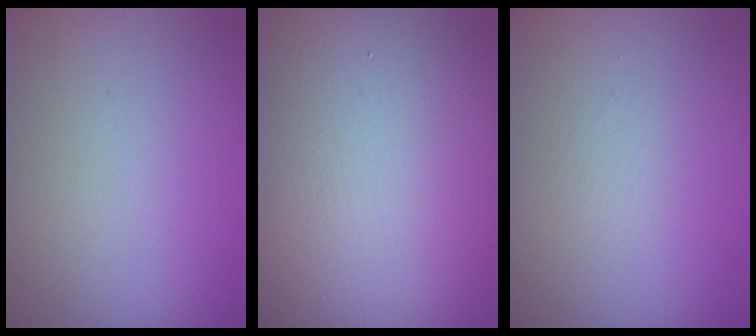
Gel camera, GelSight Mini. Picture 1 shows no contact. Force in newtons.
{"total": 18.0, "press": 18.0, "slide": 0.8}
{"total": 0.0}